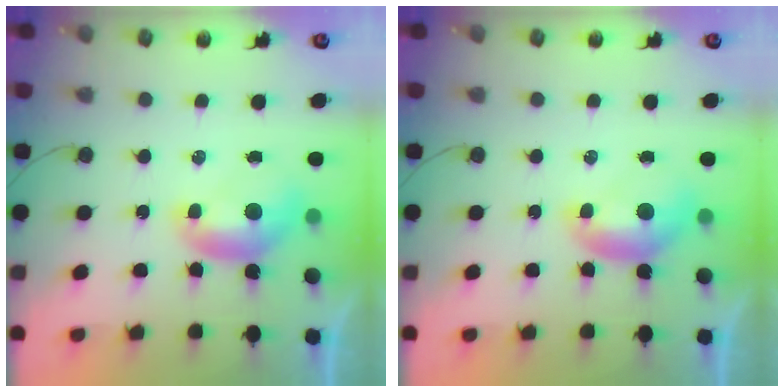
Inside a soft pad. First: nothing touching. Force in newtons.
{"total": 0.0}